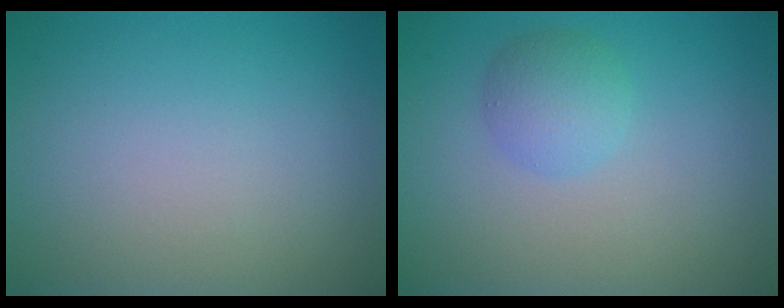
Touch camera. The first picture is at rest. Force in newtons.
{"total": 2.4, "press": 2.4, "slide": 0.0}